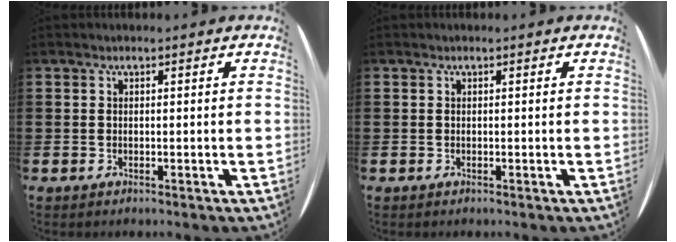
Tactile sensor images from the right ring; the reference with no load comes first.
{"total": 0.0}